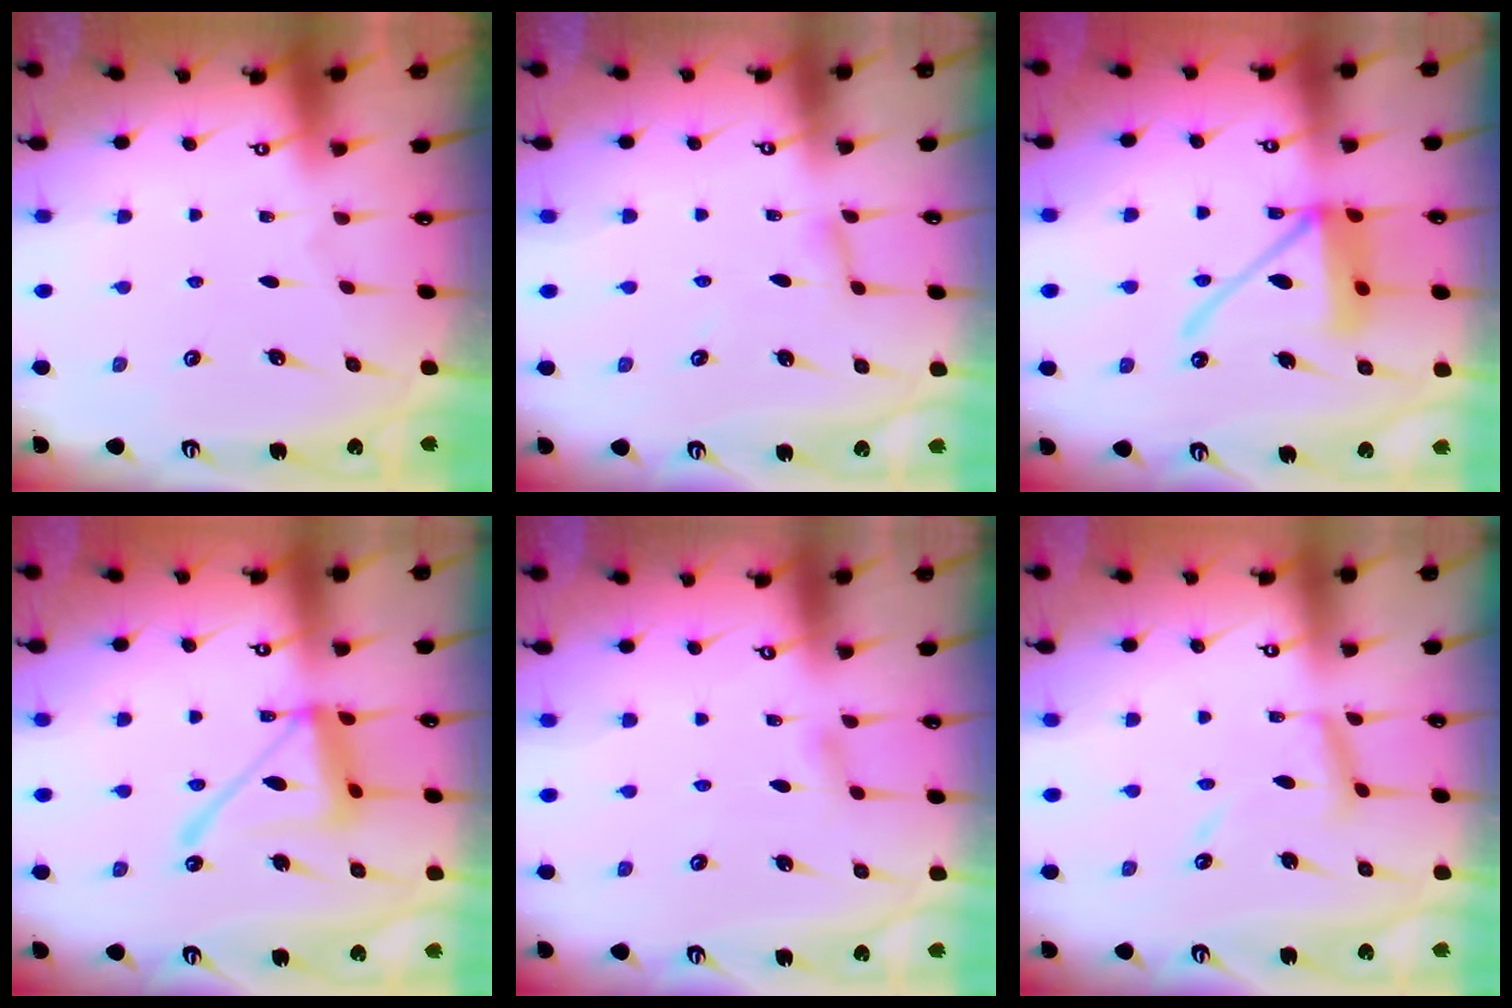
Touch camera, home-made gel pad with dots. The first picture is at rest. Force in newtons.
{"total": 2.5, "press": 2.5, "slide": 0.2}
{"total": 15.0, "press": 14.9, "slide": 1.8}
{"total": 15.5, "press": 15.4, "slide": 1.4}
{"total": 4.7, "press": 4.7, "slide": 0.6}
{"total": 10.5, "press": 10.5, "slide": 1.0}